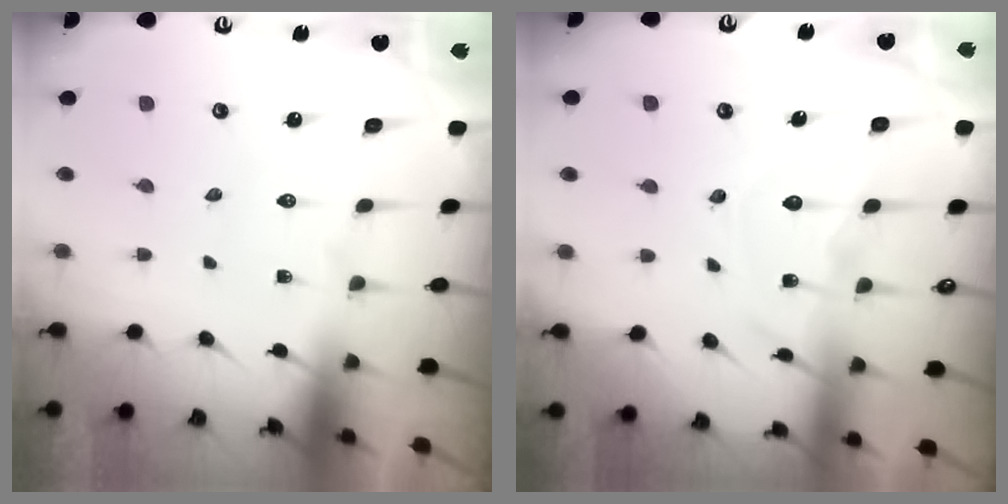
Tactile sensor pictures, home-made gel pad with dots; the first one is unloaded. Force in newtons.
{"total": 10.1, "press": 10.1, "slide": 1.0}